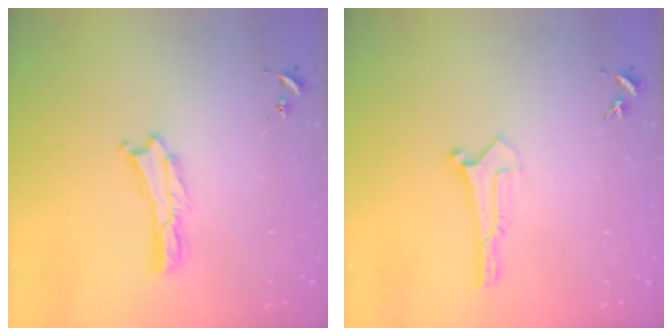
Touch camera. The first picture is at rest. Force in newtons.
{"total": 0.0}